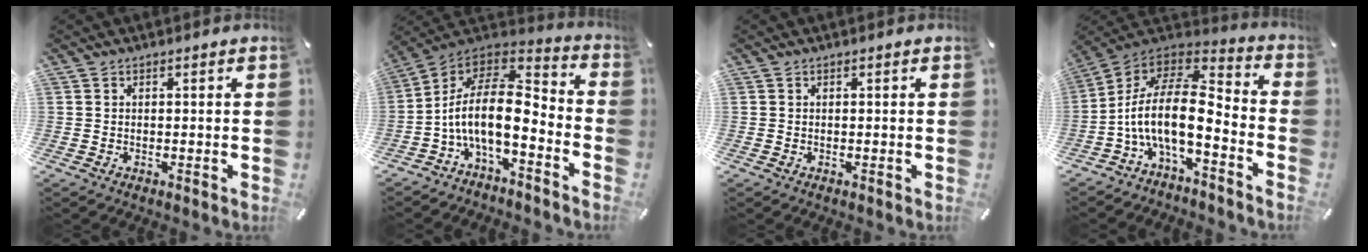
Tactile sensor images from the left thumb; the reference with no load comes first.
{"total": 14.7, "force": [-3.1, 7.3, 12.4], "torque": [-0.253, -0.007, -0.057]}
{"total": 0.0}
{"total": 15.9, "force": [-3.9, 7.1, 13.7], "torque": [-0.297, -0.005, -0.073]}